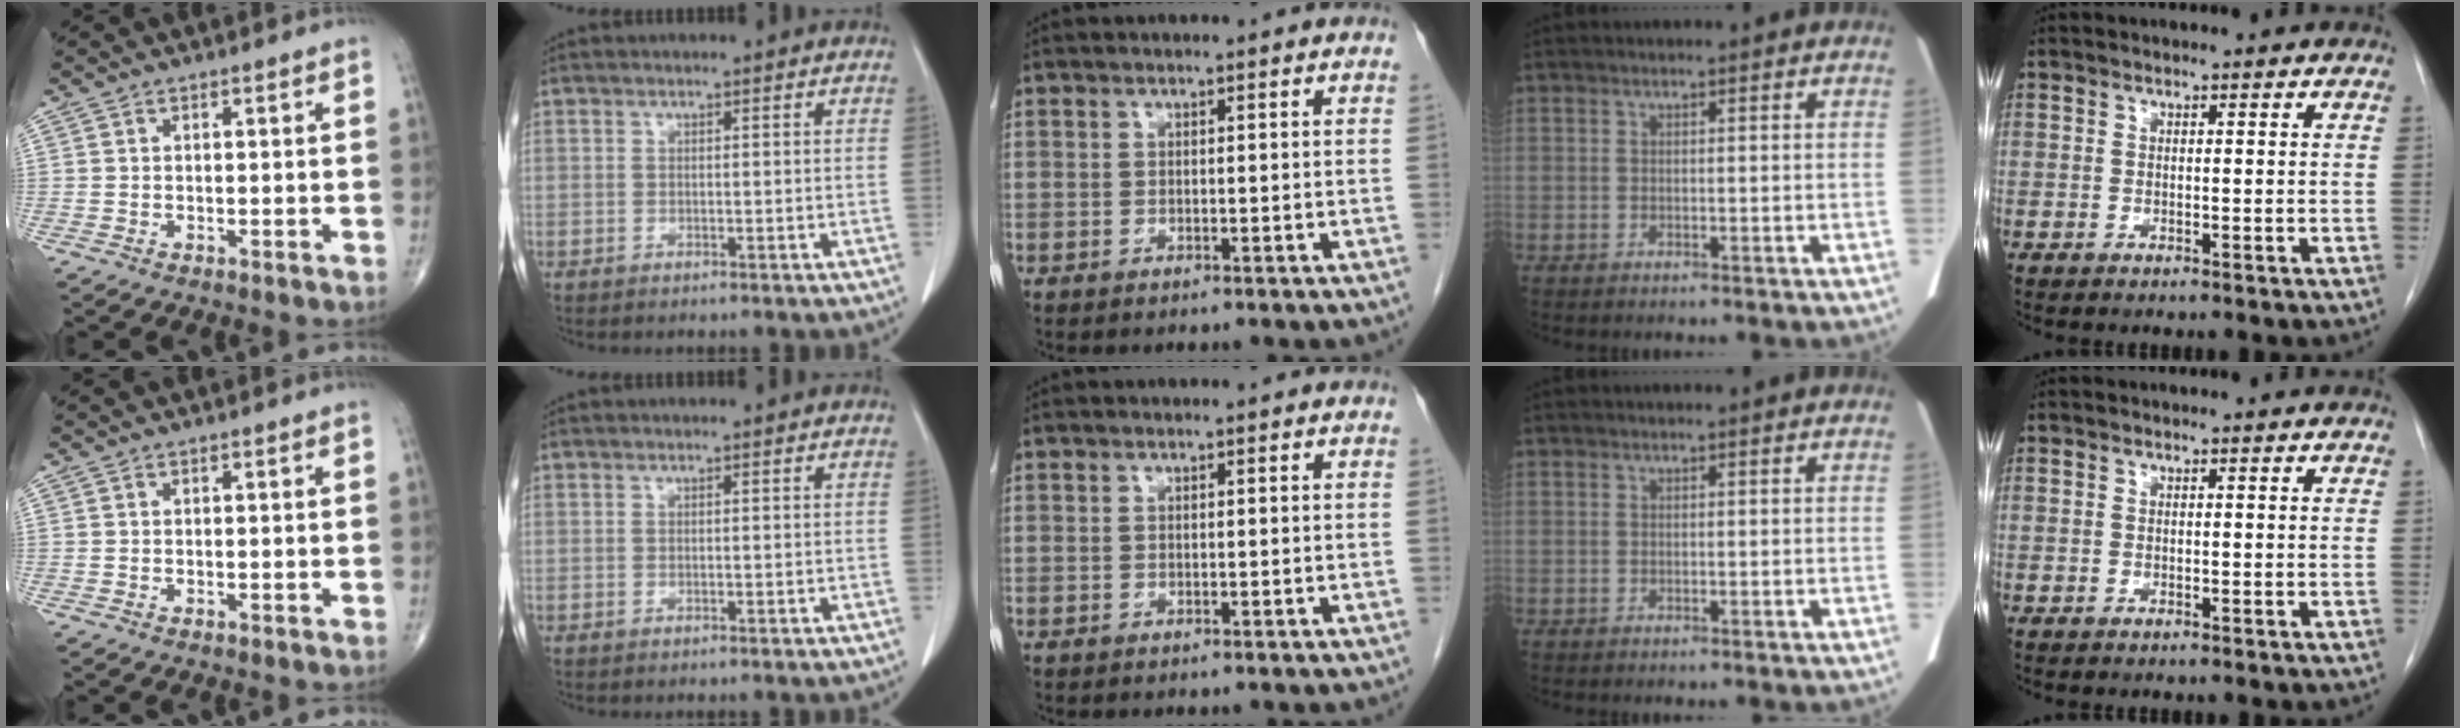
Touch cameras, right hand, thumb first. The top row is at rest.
{}